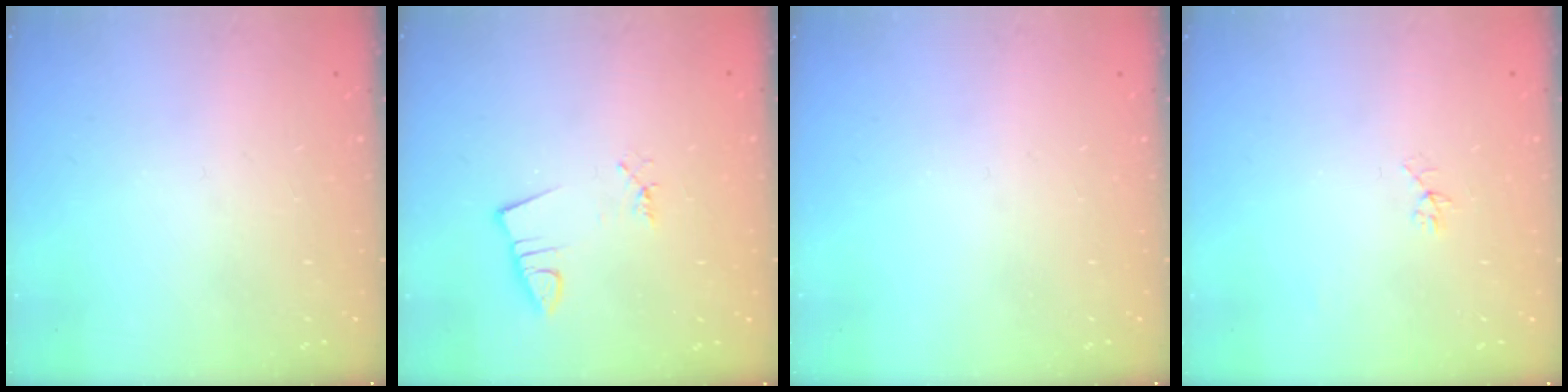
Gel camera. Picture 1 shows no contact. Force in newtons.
{"total": 1.0, "press": 1.0, "slide": 0.0}
{"total": 0.0}
{"total": 3.8, "press": 3.8, "slide": 0.3}